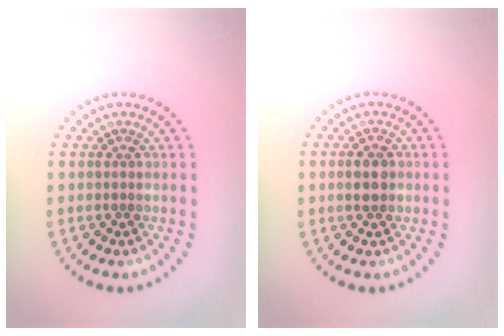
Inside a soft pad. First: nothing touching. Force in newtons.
{"total": 2.5, "press": 2.5, "slide": 0.1}